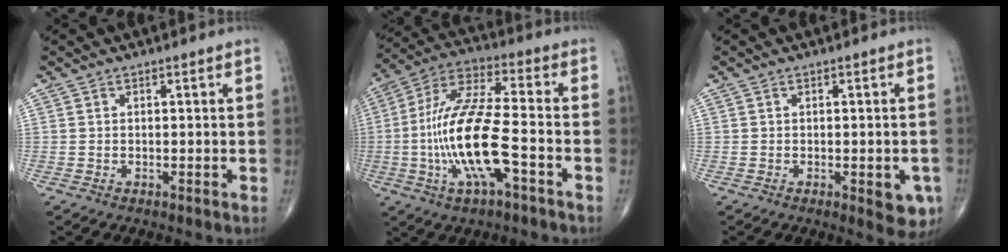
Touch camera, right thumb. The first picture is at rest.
{"total": 17.5, "force": [-4.4, 5.1, 16.2], "torque": [-0.339, 0.033, -0.081]}
{"total": 5.4, "force": [-1.8, 2.2, 4.5], "torque": [-0.032, -0.005, -0.018]}